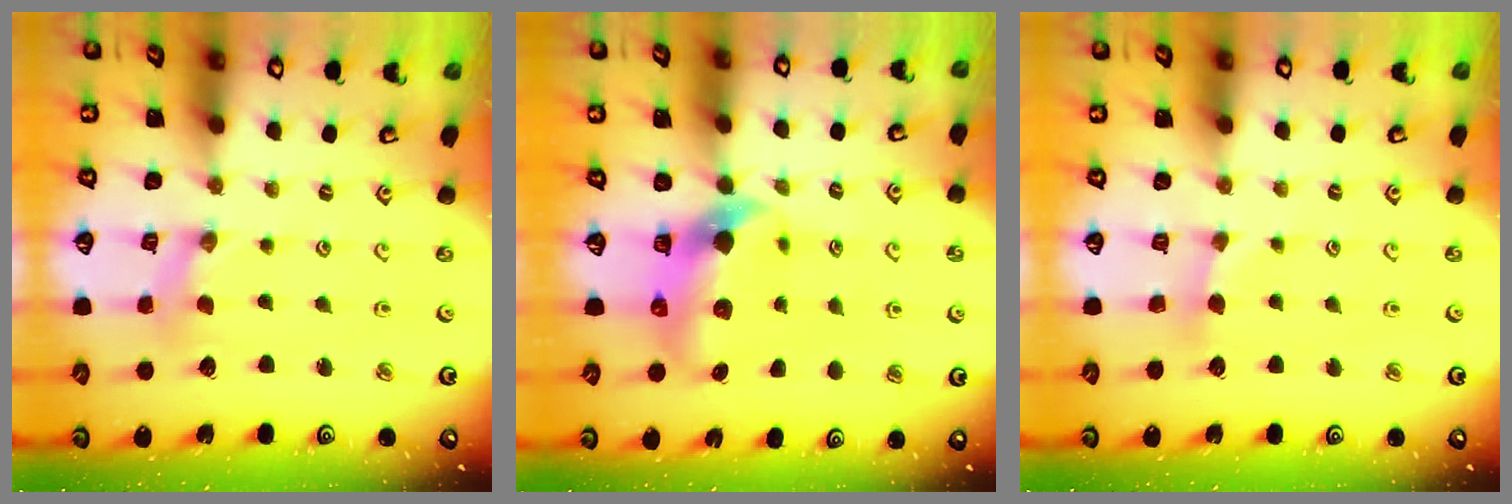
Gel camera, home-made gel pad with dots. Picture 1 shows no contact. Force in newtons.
{"total": 7.8, "press": 7.6, "slide": 1.4}
{"total": 2.9, "press": 2.9, "slide": 0.4}